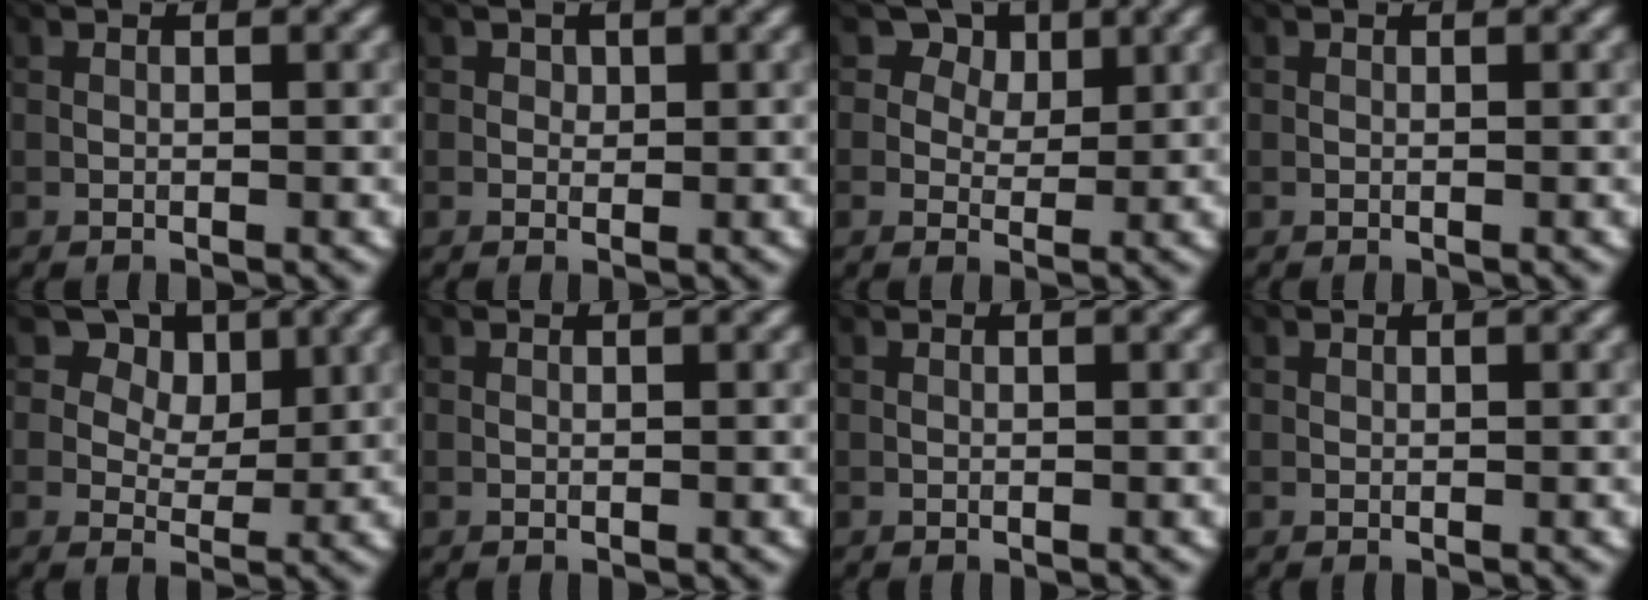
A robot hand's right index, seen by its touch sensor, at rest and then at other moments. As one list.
[{"total": 0.8, "force": [0.3, 0.7, 0.2], "torque": [-0.001, -0.005, 0.001]}, {"total": 4.5, "force": [2.5, 3.2, 1.9], "torque": [-0.034, -0.006, 0.027]}, {"total": 0.0}, {"total": 6.9, "force": [3.8, 4.8, 3.2], "torque": [-0.054, -0.003, 0.050]}, {"total": 0.0}, {"total": 0.0}, {"total": 0.0}]